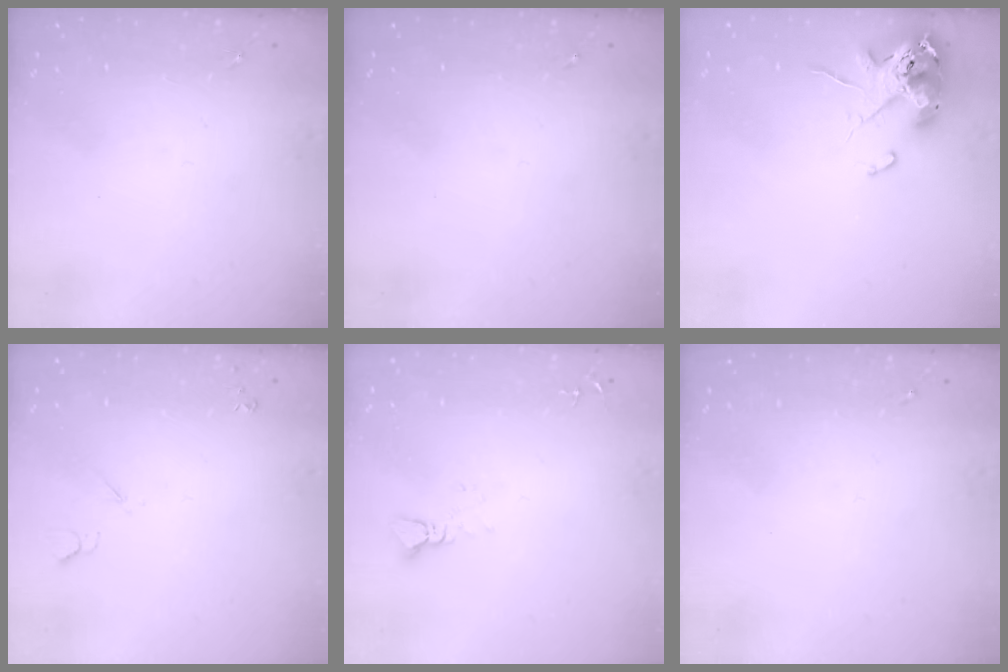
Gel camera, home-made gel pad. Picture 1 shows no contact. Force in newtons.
{"total": 0.0}
{"total": 12.0, "press": 11.9, "slide": 1.9}
{"total": 3.6, "press": 3.5, "slide": 0.8}
{"total": 2.4, "press": 2.4, "slide": 0.1}
{"total": 0.0}